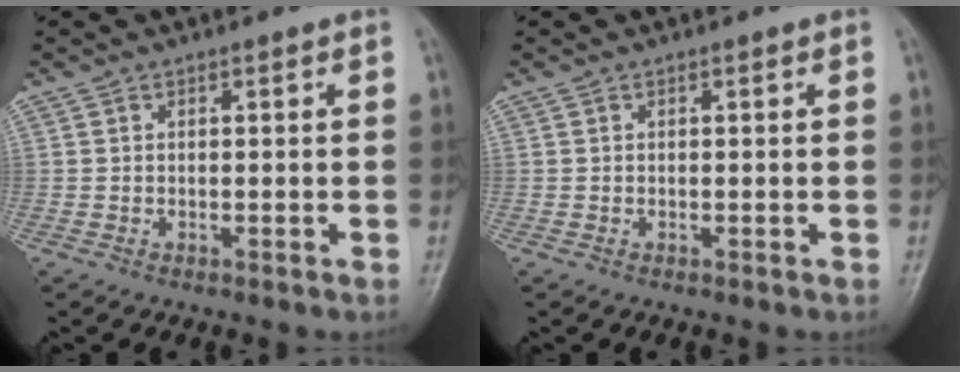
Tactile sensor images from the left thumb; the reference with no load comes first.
{"total": 0.0}